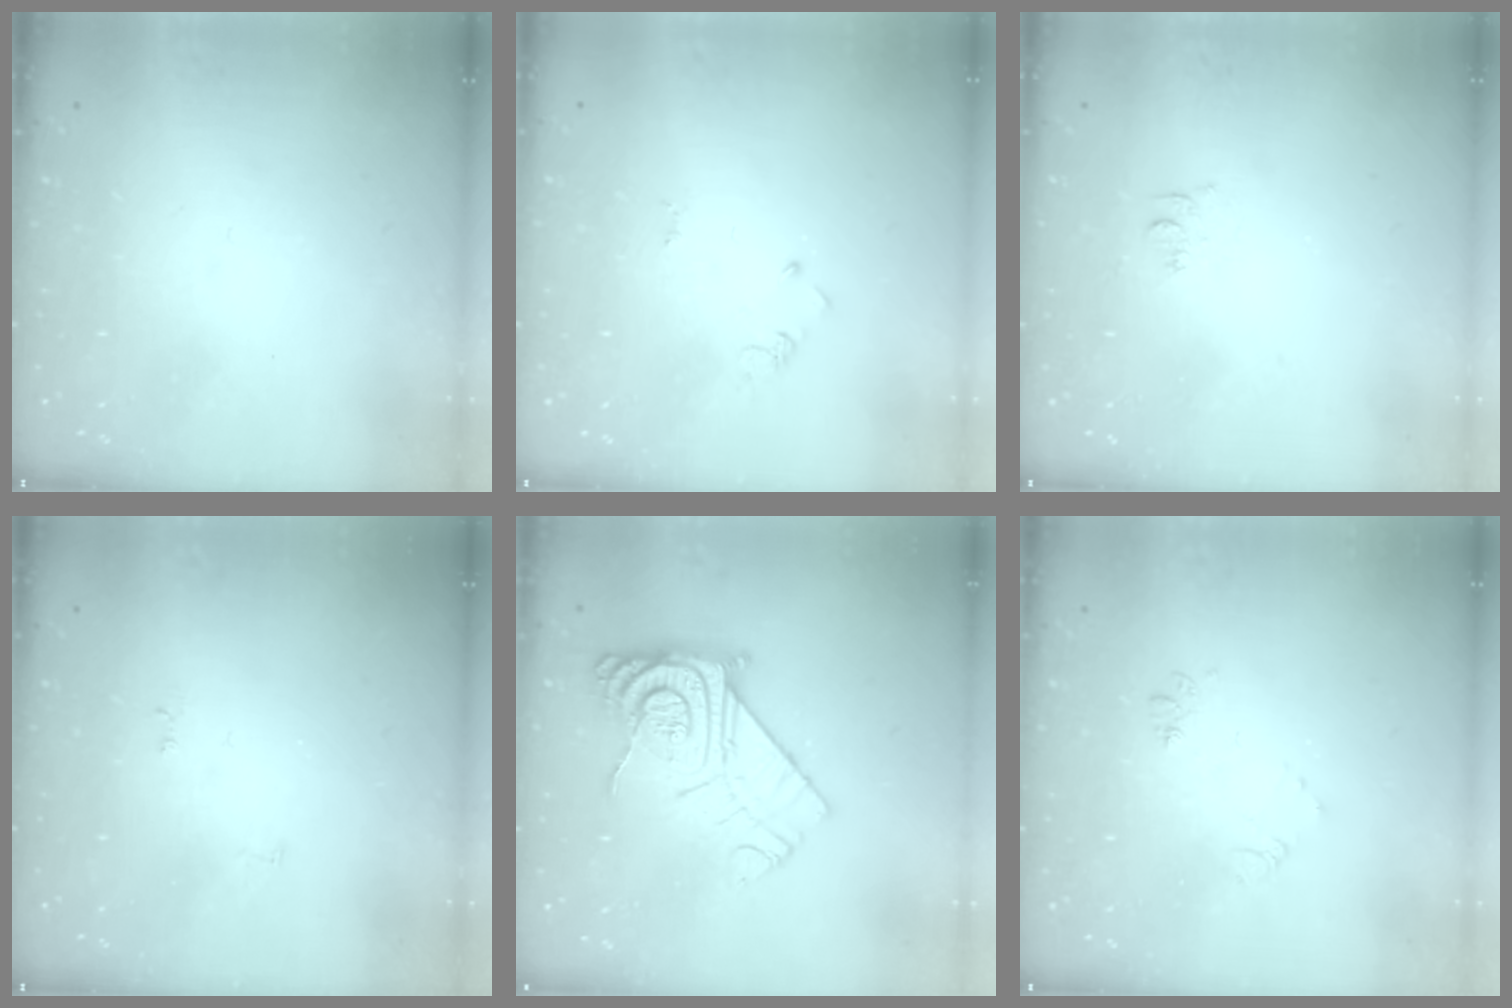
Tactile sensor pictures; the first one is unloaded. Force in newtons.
{"total": 2.9, "press": 2.9, "slide": 0.3}
{"total": 4.5, "press": 4.5, "slide": 0.7}
{"total": 4.5, "press": 4.5, "slide": 0.5}
{"total": 13.5, "press": 13.5, "slide": 1.1}
{"total": 6.9, "press": 6.8, "slide": 0.8}